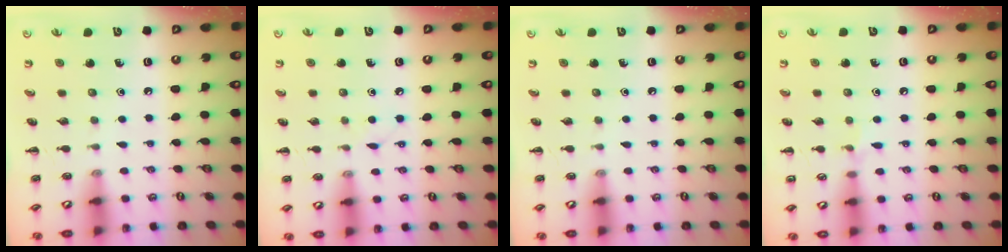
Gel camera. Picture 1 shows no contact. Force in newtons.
{"total": 2.9, "press": 2.8, "slide": 1.0}
{"total": 0.0}
{"total": 4.3, "press": 4.2, "slide": 1.2}